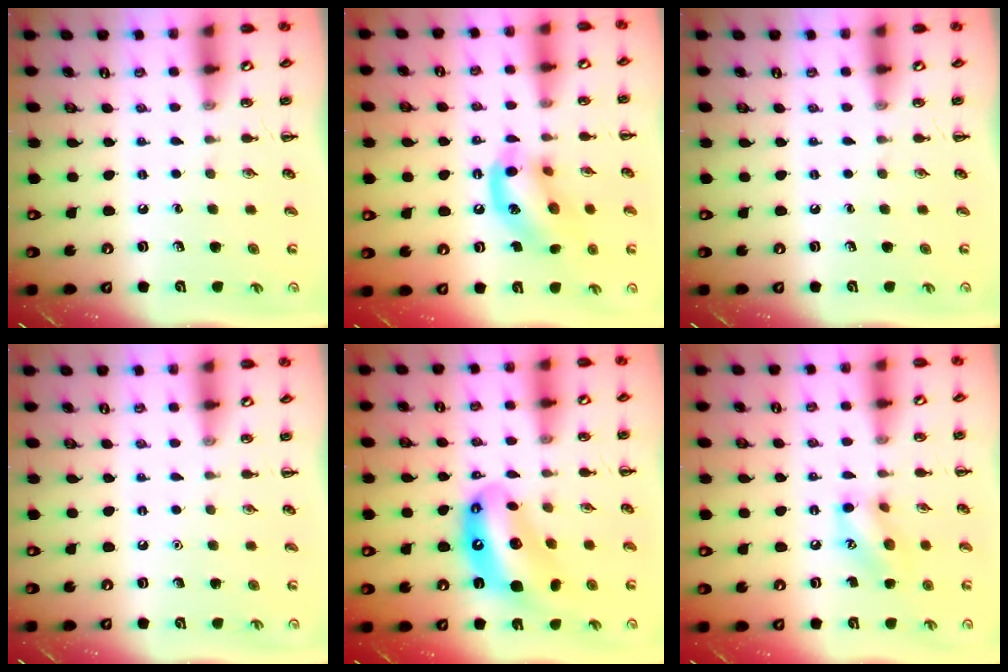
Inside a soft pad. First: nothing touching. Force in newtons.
{"total": 13.8, "press": 13.8, "slide": 1.4}
{"total": 0.0}
{"total": 1.6, "press": 1.6, "slide": 0.1}
{"total": 13.6, "press": 13.1, "slide": 3.7}
{"total": 10.7, "press": 10.7, "slide": 0.3}